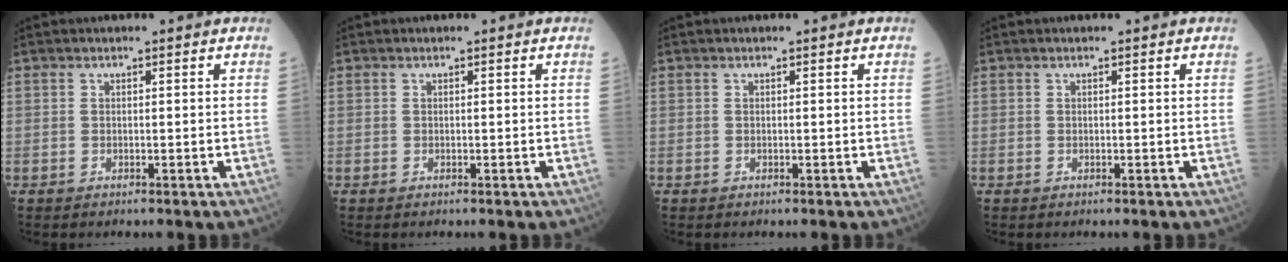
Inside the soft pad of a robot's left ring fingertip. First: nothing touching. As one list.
[{"total": 0.0}, {"total": 0.0}, {"total": 0.0}]